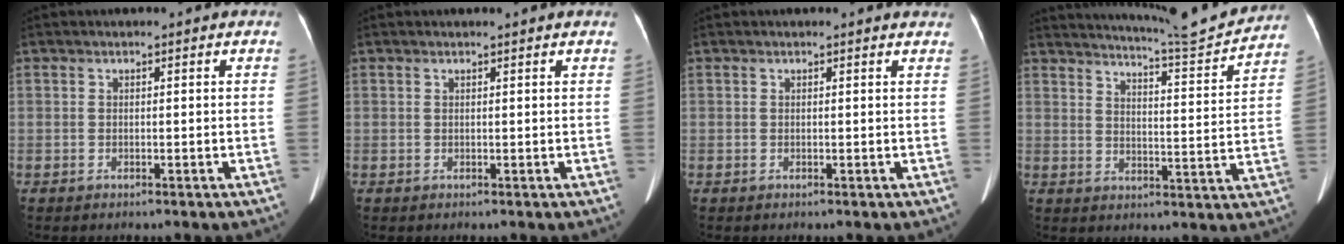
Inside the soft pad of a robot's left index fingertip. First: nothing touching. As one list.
[{"total": 1.2, "force": [1.2, -0.2, 0.4], "torque": [-0.013, 0.007, 0.018]}, {"total": 1.9, "force": [1.9, 0.2, 0.3], "torque": [-0.010, -0.004, 0.006]}, {"total": 13.2, "force": [12.8, -1.1, 3.3], "torque": [-0.058, -0.029, 0.173]}]